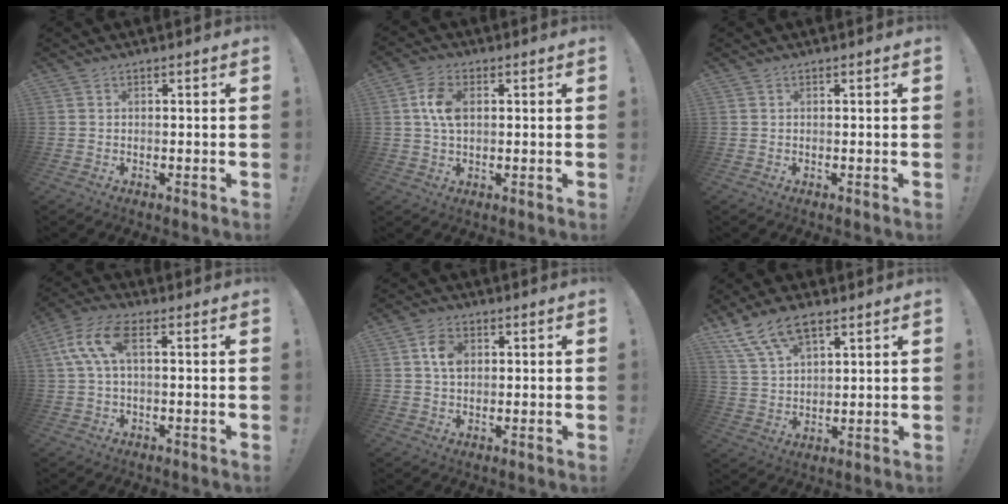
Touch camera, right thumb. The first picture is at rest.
{"total": 7.7, "force": [1.4, 4.6, 6.0], "torque": [-0.113, 0.002, 0.024]}
{"total": 0.0}
{"total": 10.5, "force": [2.3, 4.9, 9.0], "torque": [-0.190, 0.001, 0.045]}
{"total": 5.8, "force": [1.4, 4.0, 3.9], "torque": [-0.057, 0.002, 0.025]}
{"total": 11.5, "force": [7.5, 5.5, 6.8], "torque": [-0.127, -0.025, 0.143]}